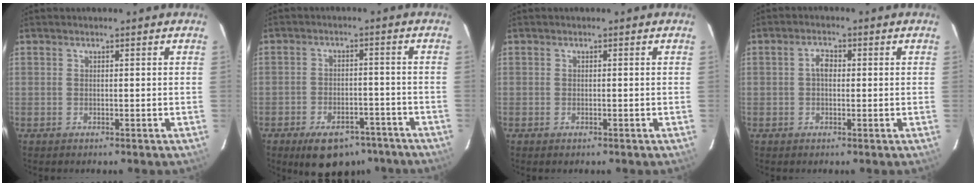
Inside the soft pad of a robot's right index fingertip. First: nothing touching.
{"total": 12.6, "force": [-9.1, 6.6, 5.8], "torque": [-0.118, 0.013, -0.115]}
{"total": 0.5, "force": [-0.4, 0.3, 0.3], "torque": [-0.005, -0.001, -0.007]}
{"total": 2.6, "force": [0.1, 1.7, 1.9], "torque": [-0.036, 0.010, 0.001]}